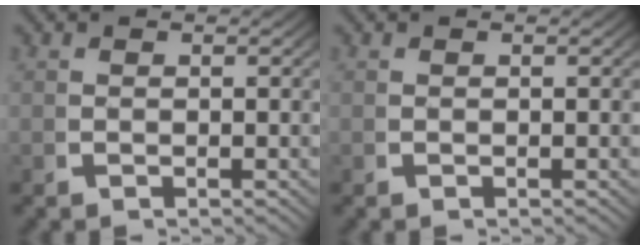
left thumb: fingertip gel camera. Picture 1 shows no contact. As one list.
[{"total": 0.0}]